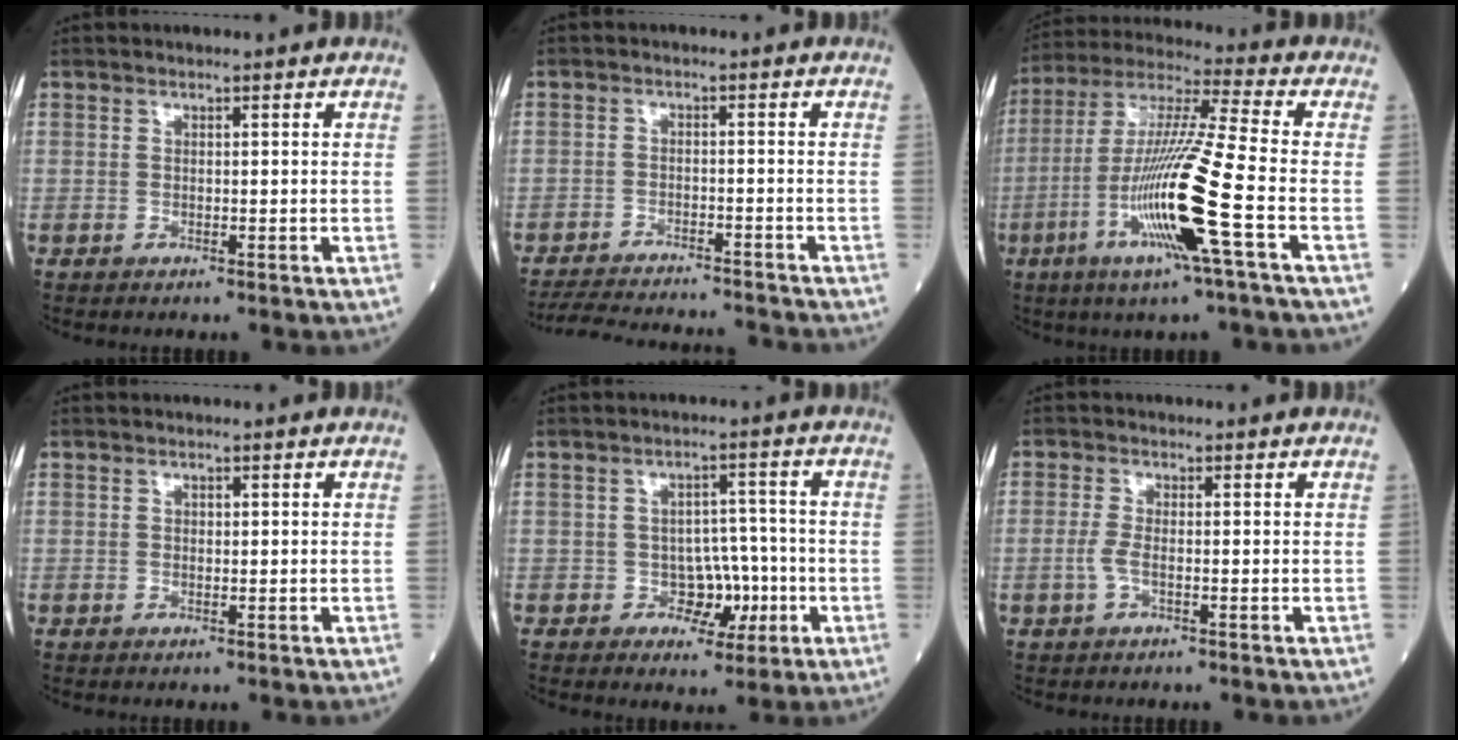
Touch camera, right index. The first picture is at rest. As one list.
[{"total": 12.3, "force": [-11.7, 1.4, 3.5], "torque": [-0.059, -0.002, -0.164]}, {"total": 16.6, "force": [-5.2, -1.1, 15.7], "torque": [-0.320, -0.018, -0.105]}, {"total": 0.5, "force": [0.2, 0.4, 0.3], "torque": [-0.010, 0.000, 0.006]}, {"total": 5.2, "force": [-1.5, 3.8, 3.2], "torque": [-0.037, 0.013, -0.016]}, {"total": 2.1, "force": [-0.5, 0.5, 2.0], "torque": [-0.052, -0.002, -0.013]}]